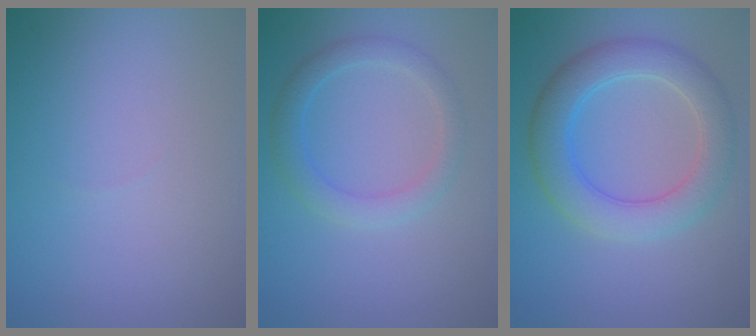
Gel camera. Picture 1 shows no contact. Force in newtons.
{"total": 2.6, "press": 2.6, "slide": 0.4}
{"total": 5.3, "press": 5.2, "slide": 0.3}